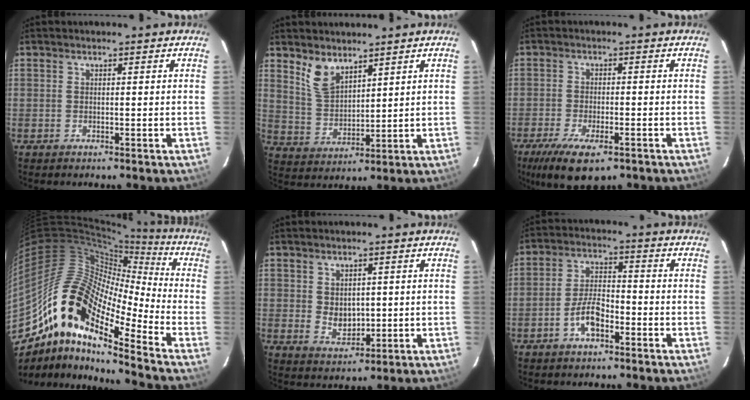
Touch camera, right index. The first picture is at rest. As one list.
[{"total": 6.7, "force": [4.8, 3.1, 3.5], "torque": [-0.065, 0.000, 0.104]}, {"total": 11.3, "force": [-7.1, 4.2, 7.7], "torque": [-0.169, -0.033, -0.117]}, {"total": 18.5, "force": [-11.1, 5.6, 13.7], "torque": [-0.219, -0.011, -0.229]}, {"total": 5.1, "force": [0.5, 3.9, 3.2], "torque": [-0.053, -0.002, 0.018]}, {"total": 6.5, "force": [-3.5, 2.7, 4.8], "torque": [-0.103, 0.012, -0.062]}]